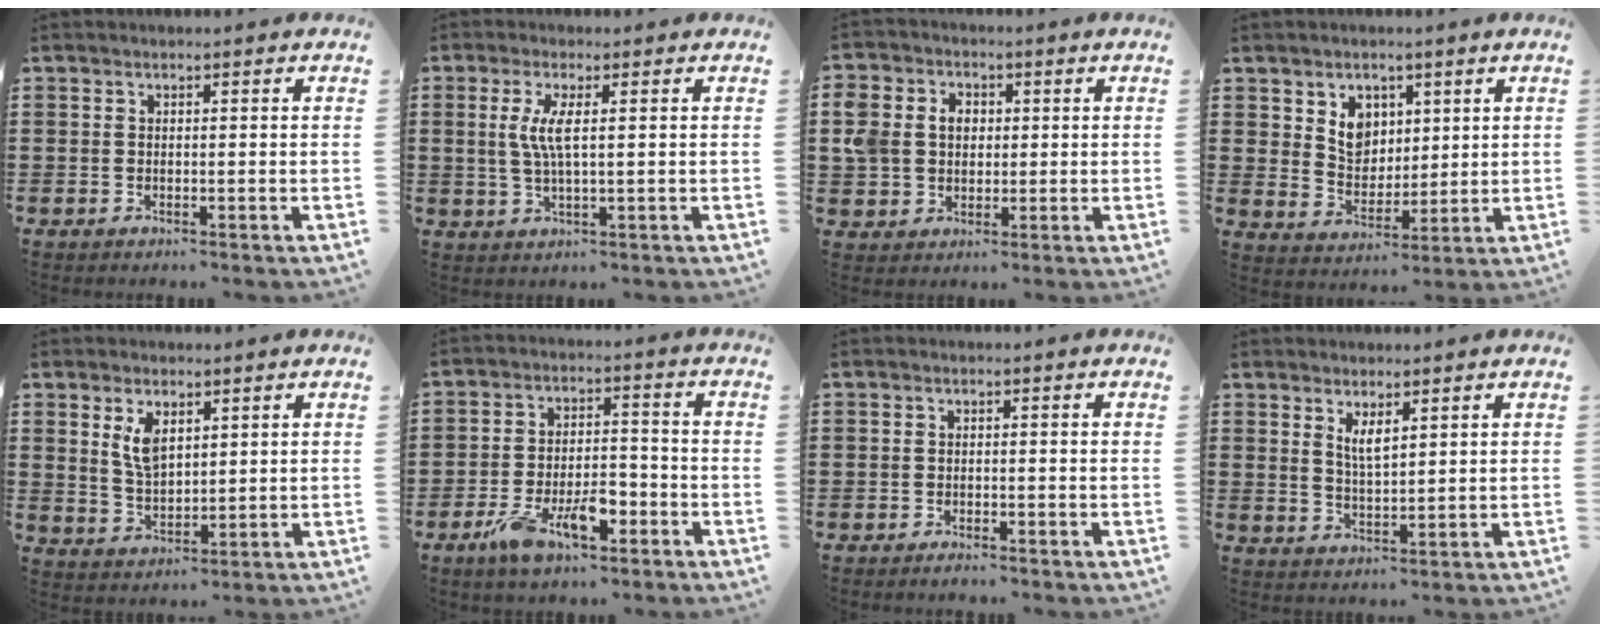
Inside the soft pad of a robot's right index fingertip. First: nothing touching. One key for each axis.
{"total": 4.5, "fx": 0.8, "fy": 0.6, "fz": 4.4, "tx": -0.102, "ty": -0.007, "tz": 0.007}
{"total": 6.6, "fx": 1.1, "fy": 5.7, "fz": 3.2, "tx": -0.103, "ty": 0.014, "tz": 0.014}
{"total": 5.9, "fx": 2.8, "fy": 4.7, "fz": 2.0, "tx": -0.055, "ty": 0.010, "tz": 0.050}
{"total": 5.0, "fx": 2.3, "fy": 2.5, "fz": 3.6, "tx": -0.073, "ty": 0.003, "tz": 0.039}
{"total": 8.6, "fx": -4.6, "fy": 3.6, "fz": 6.3, "tx": -0.124, "ty": 0.008, "tz": -0.081}
{"total": 1.1, "fx": -1.0, "fy": 0.1, "fz": 0.2, "tx": -0.007, "ty": -0.001, "tz": -0.020}
{"total": 3.0, "fx": 1.7, "fy": 0.9, "fz": 2.2, "tx": -0.047, "ty": 0.004, "tz": 0.030}